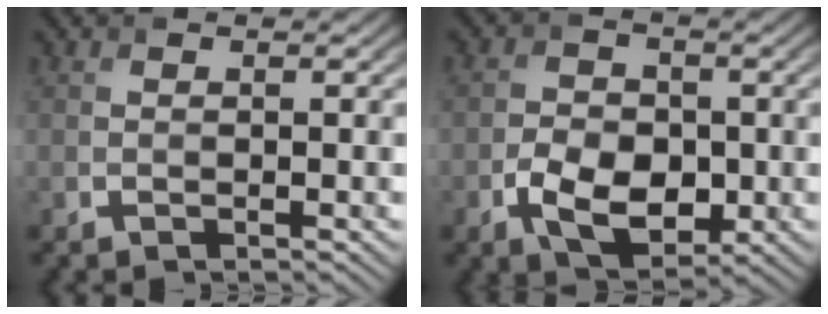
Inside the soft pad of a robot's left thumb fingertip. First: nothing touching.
{"total": 6.3, "force": [-2.0, 4.2, 4.3], "torque": [-0.079, -0.007, -0.038]}